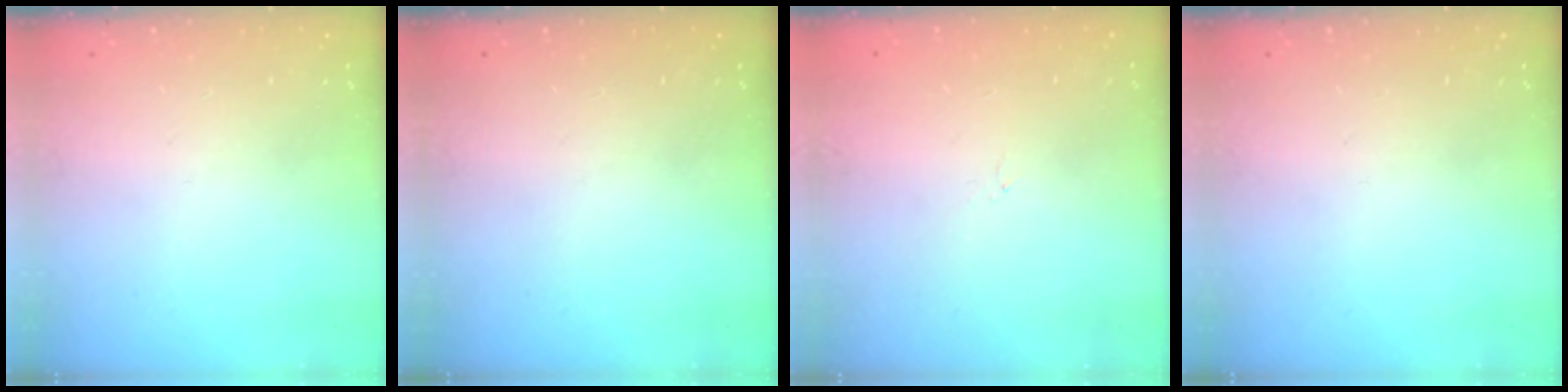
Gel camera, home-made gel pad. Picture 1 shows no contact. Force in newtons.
{"total": 0.0}
{"total": 0.0}
{"total": 0.0}